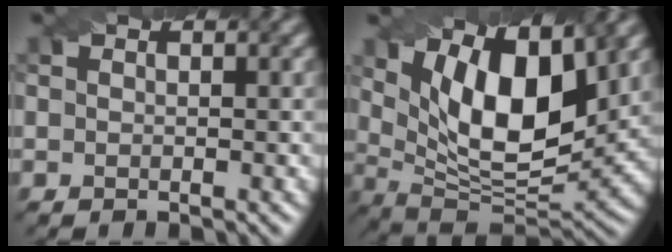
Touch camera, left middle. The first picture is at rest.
{"total": 11.4, "force": [4.2, 5.0, 9.3], "torque": [-0.144, -0.002, 0.068]}